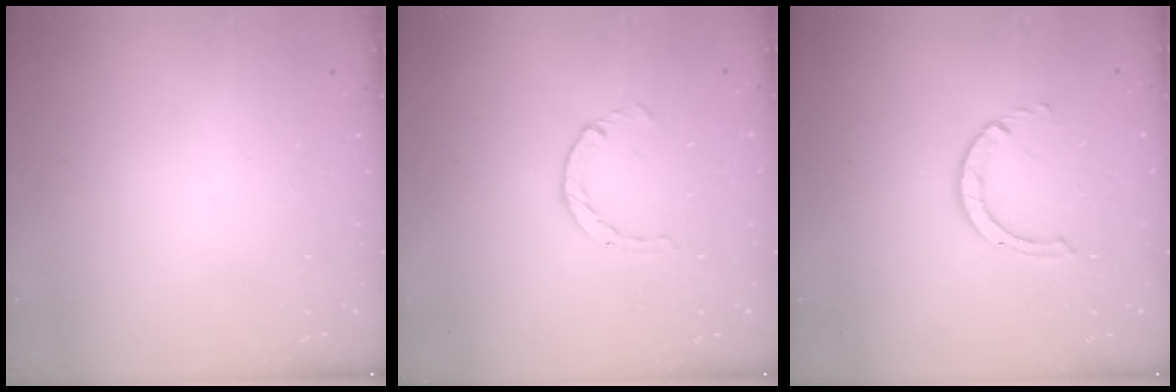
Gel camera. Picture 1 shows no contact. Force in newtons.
{"total": 2.1, "press": 2.1, "slide": 0.3}
{"total": 3.2, "press": 3.1, "slide": 0.4}